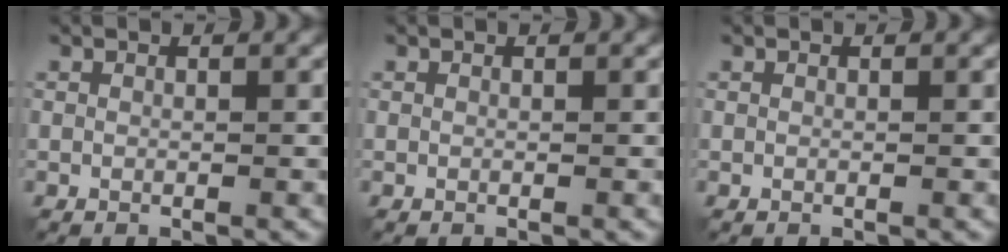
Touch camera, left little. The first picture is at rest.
{"total": 0.0}
{"total": 0.0}